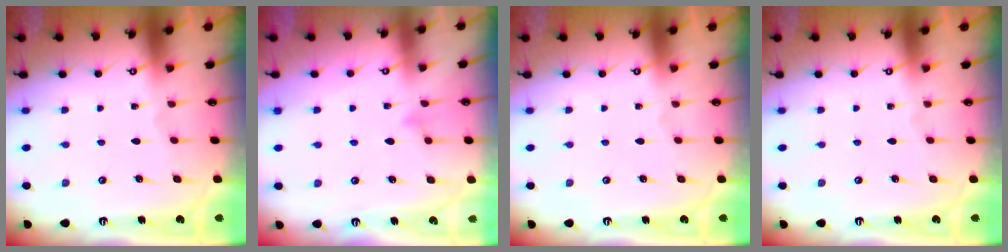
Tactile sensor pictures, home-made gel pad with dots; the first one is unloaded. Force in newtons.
{"total": 6.5, "press": 6.4, "slide": 0.4}
{"total": 0.0}
{"total": 0.0}